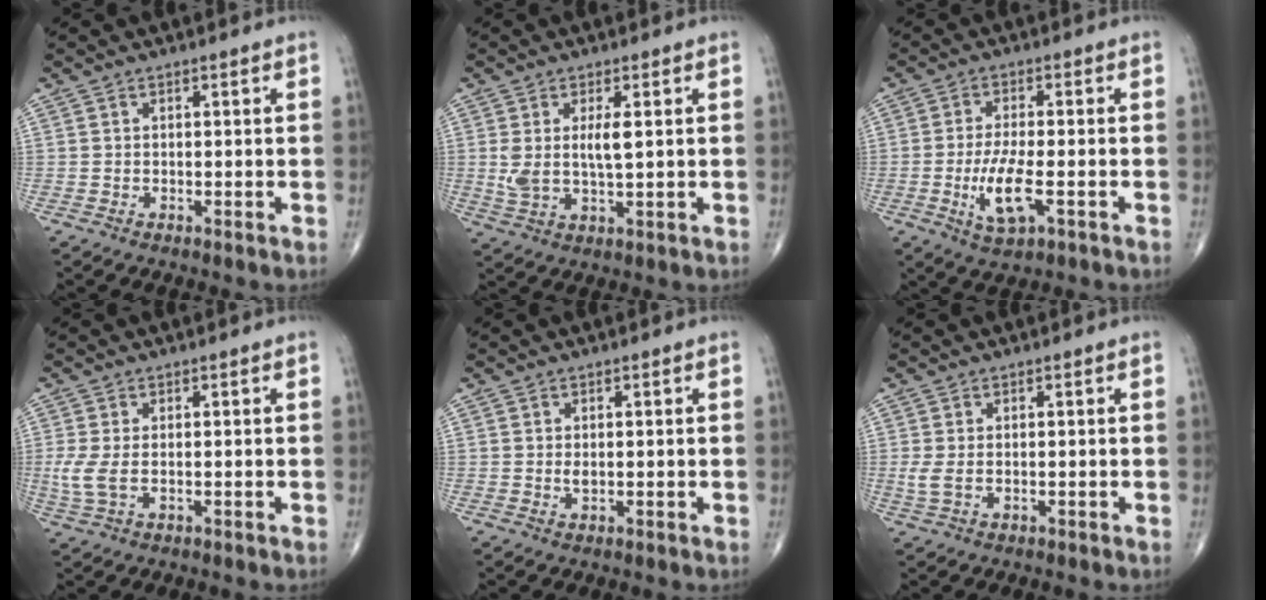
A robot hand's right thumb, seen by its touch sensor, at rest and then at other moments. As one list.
[{"total": 6.1, "force": [1.2, 2.1, 5.7], "torque": [-0.119, -0.010, 0.028]}, {"total": 7.7, "force": [-2.2, 2.3, 6.9], "torque": [-0.139, -0.002, -0.038]}, {"total": 4.3, "force": [-0.4, 2.1, 3.7], "torque": [-0.101, -0.005, -0.005]}, {"total": 1.1, "force": [0.1, 0.5, 0.9], "torque": [-0.016, -0.003, 0.004]}, {"total": 2.2, "force": [-0.2, 1.2, 1.9], "torque": [-0.054, -0.002, -0.001]}]